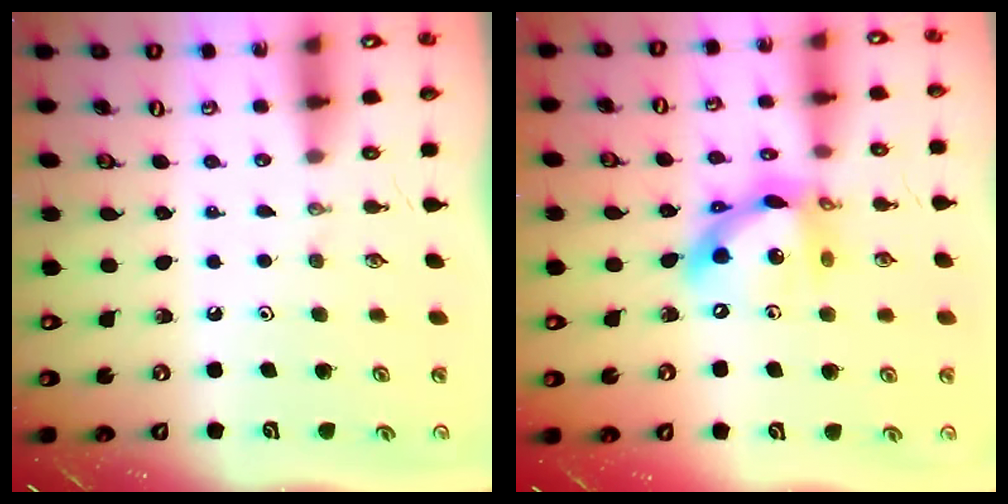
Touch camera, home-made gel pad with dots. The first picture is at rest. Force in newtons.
{"total": 15.8, "press": 15.7, "slide": 1.6}